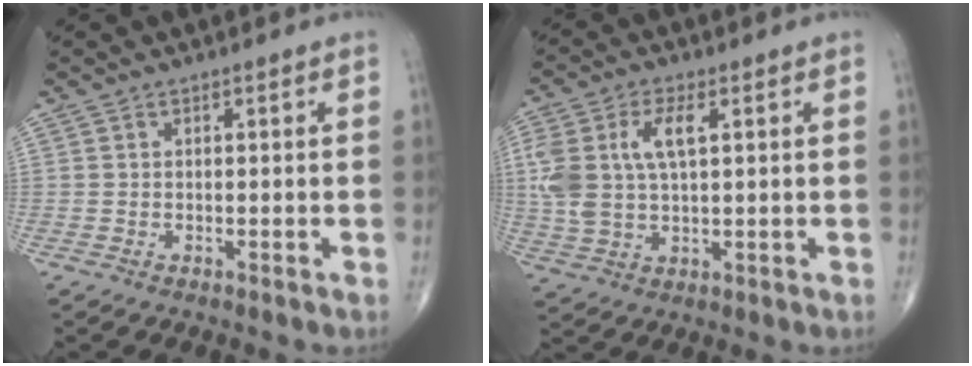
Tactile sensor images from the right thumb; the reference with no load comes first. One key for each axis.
{"total": 10.6, "fx": 2.6, "fy": 5.3, "fz": 8.9, "tx": -0.203, "ty": 0.009, "tz": 0.055}